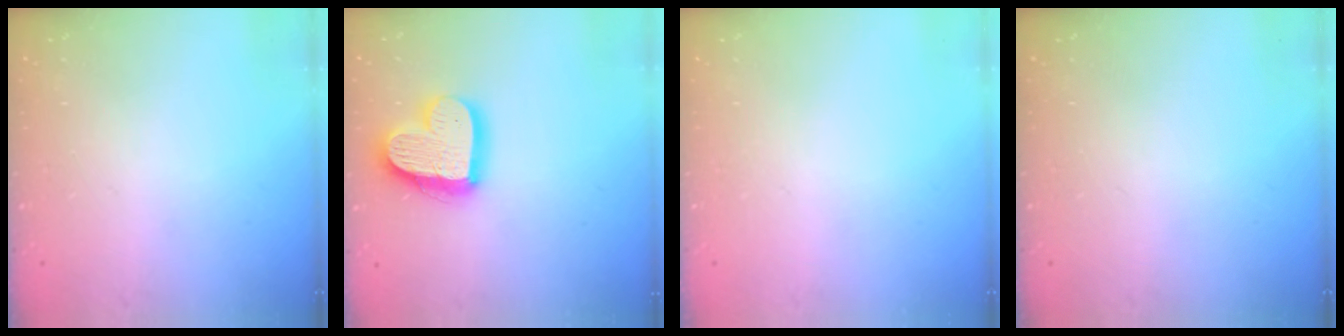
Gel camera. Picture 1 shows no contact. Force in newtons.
{"total": 17.4, "press": 17.3, "slide": 1.6}
{"total": 0.0}
{"total": 0.0}